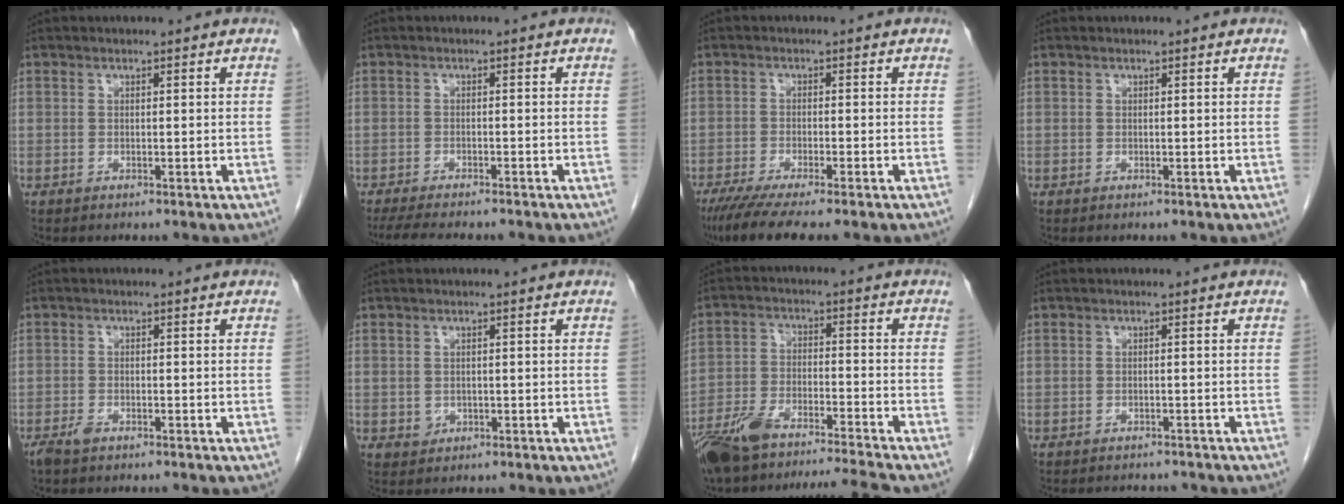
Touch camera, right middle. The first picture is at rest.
{"total": 9.8, "force": [-8.5, 1.6, 4.8], "torque": [-0.067, -0.012, -0.120]}
{"total": 8.5, "force": [-6.7, 0.4, 5.2], "torque": [-0.078, -0.021, -0.106]}
{"total": 0.0}
{"total": 2.1, "force": [-1.6, 0.6, 1.1], "torque": [-0.029, -0.002, -0.030]}
{"total": 1.5, "force": [-0.3, 1.4, 0.5], "torque": [-0.007, 0.003, 0.001]}
{"total": 12.8, "force": [-11.4, -0.2, 6.0], "torque": [-0.114, -0.001, -0.198]}
{"total": 4.2, "force": [-3.9, 1.3, 0.8], "torque": [-0.007, -0.002, -0.049]}